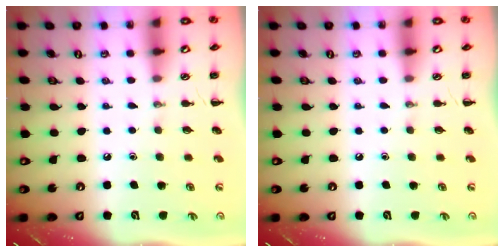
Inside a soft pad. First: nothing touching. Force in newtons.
{"total": 0.0}